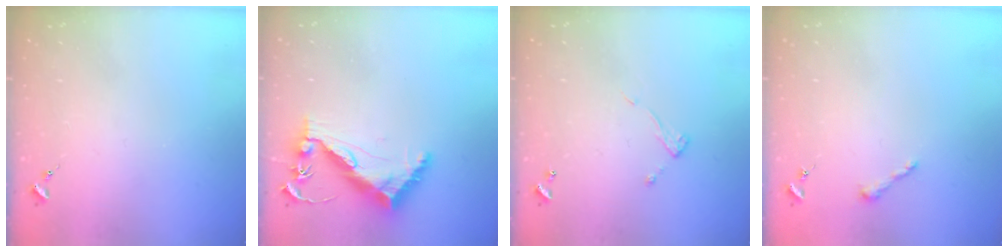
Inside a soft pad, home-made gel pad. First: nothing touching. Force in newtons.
{"total": 12.8, "press": 12.8, "slide": 0.8}
{"total": 5.3, "press": 5.3, "slide": 0.2}
{"total": 4.3, "press": 4.3, "slide": 0.5}